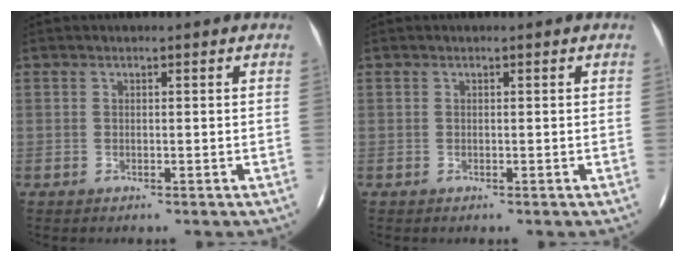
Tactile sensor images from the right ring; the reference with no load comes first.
{"total": 0.0}